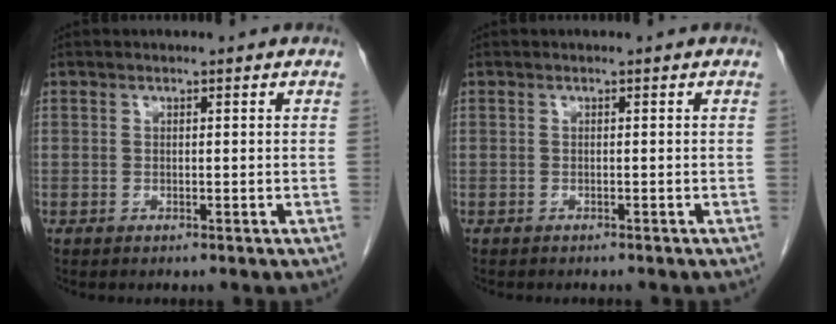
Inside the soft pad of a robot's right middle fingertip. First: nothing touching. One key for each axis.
{"total": 2.3, "fx": -2.1, "fy": 0.6, "fz": 0.9, "tx": -0.020, "ty": -0.005, "tz": -0.021}